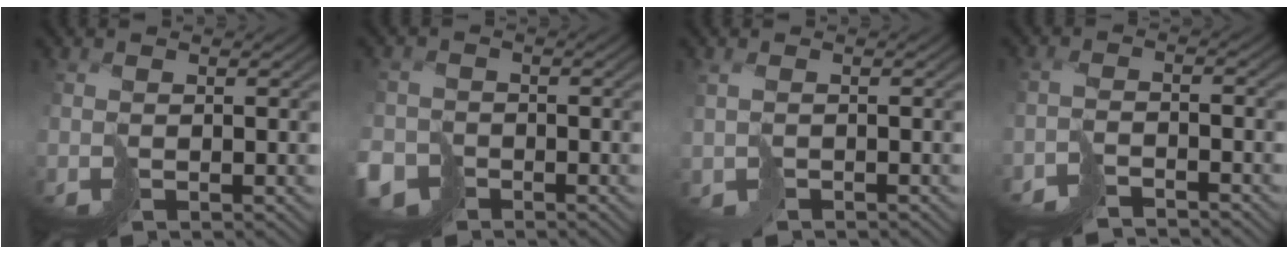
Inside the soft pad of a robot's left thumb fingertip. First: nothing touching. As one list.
[{"total": 6.2, "force": [-3.5, 4.4, 2.7], "torque": [-0.062, -0.010, -0.075]}, {"total": 2.1, "force": [-0.6, 1.5, 1.3], "torque": [-0.038, -0.009, -0.013]}, {"total": 3.9, "force": [-3.3, 0.9, 2.0], "torque": [-0.043, -0.001, -0.070]}]